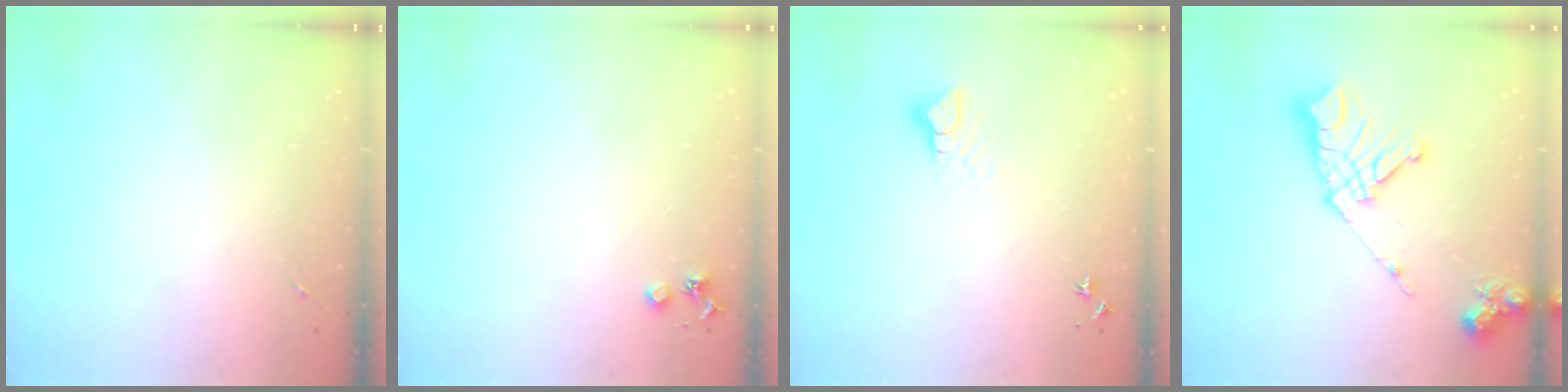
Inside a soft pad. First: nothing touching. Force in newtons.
{"total": 3.6, "press": 3.5, "slide": 0.5}
{"total": 4.7, "press": 4.7, "slide": 0.3}
{"total": 16.4, "press": 16.3, "slide": 1.9}